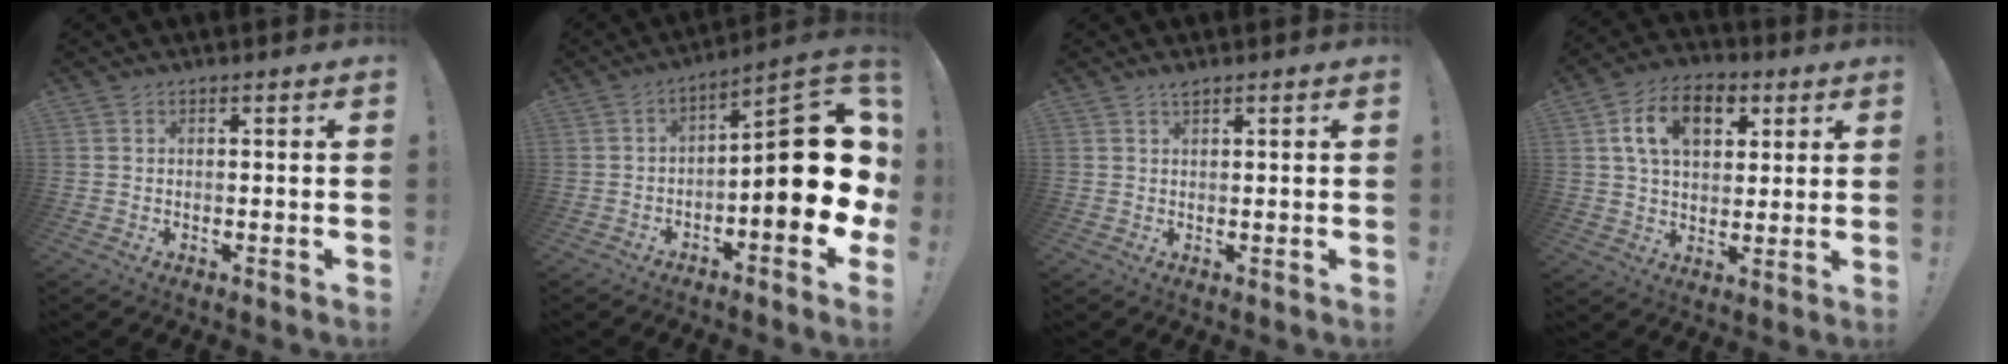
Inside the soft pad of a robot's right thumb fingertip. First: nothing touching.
{"total": 19.1, "force": [-2.2, 5.9, 18.0], "torque": [-0.238, 0.014, -0.034]}
{"total": 1.4, "force": [1.1, 0.0, 0.9], "torque": [-0.012, -0.003, 0.019]}
{"total": 14.0, "force": [5.1, 9.1, 9.3], "torque": [-0.142, 0.000, 0.095]}